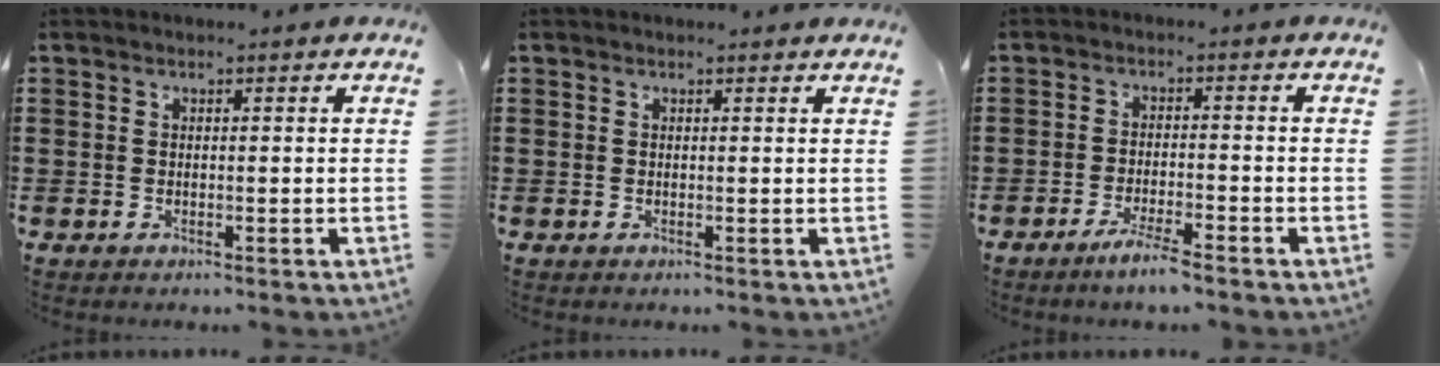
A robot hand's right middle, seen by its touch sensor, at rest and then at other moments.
{"total": 0.0}
{"total": 3.7, "force": [-2.9, 0.1, 2.3], "torque": [-0.044, -0.004, -0.052]}